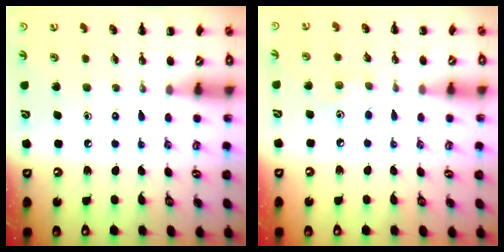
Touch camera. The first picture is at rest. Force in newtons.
{"total": 4.0, "press": 3.9, "slide": 1.0}